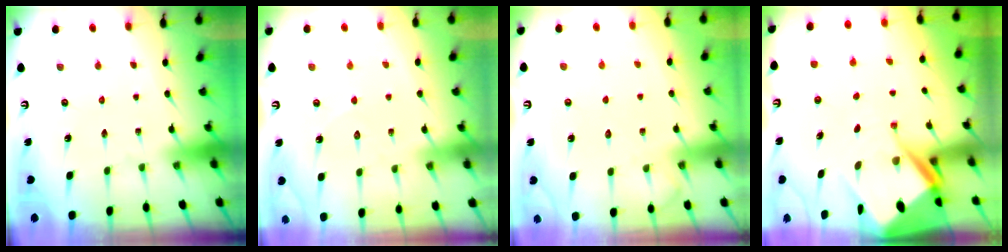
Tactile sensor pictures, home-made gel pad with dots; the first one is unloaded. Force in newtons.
{"total": 4.4, "press": 4.3, "slide": 0.4}
{"total": 5.0, "press": 4.9, "slide": 0.6}
{"total": 11.1, "press": 11.0, "slide": 1.1}